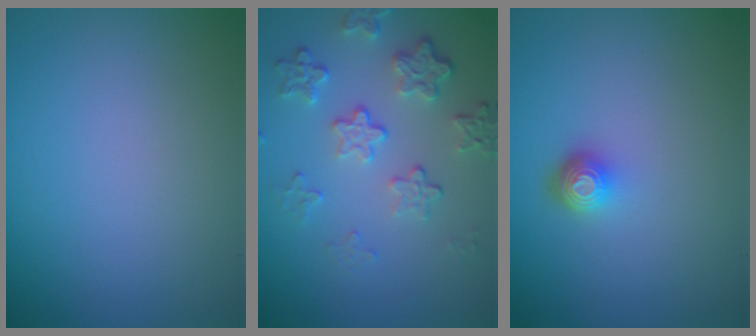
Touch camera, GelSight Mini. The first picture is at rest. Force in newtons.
{"total": 4.2, "press": 3.1, "slide": 2.9}
{"total": 1.7, "press": 1.3, "slide": 1.2}